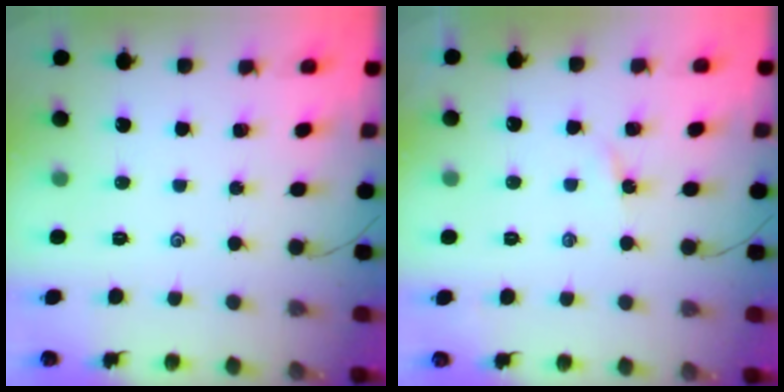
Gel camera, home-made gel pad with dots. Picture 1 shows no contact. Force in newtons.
{"total": 1.7, "press": 1.6, "slide": 0.3}